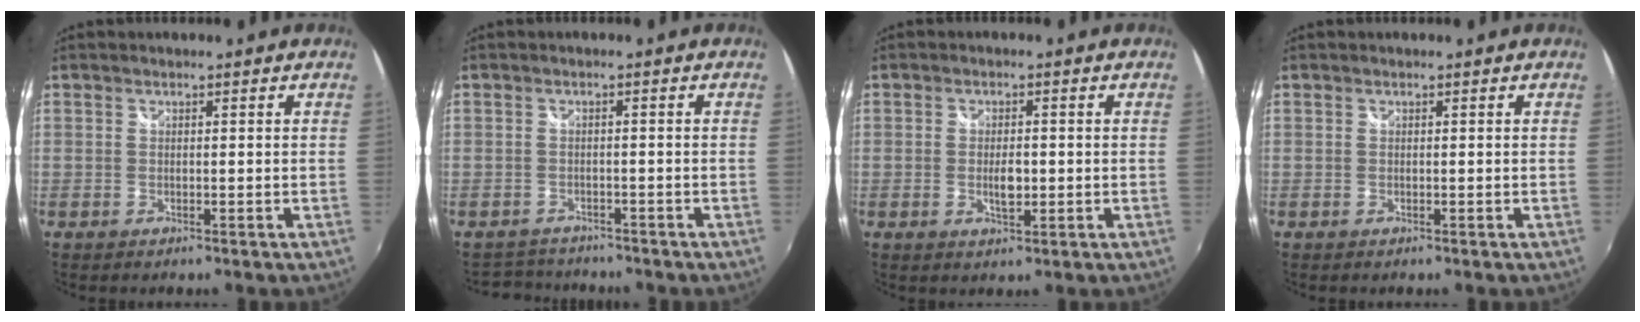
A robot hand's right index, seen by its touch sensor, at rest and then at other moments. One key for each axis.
{"total": 4.9, "fx": -4.5, "fy": 1.8, "fz": 0.3, "tx": -0.020, "ty": -0.001, "tz": -0.074}
{"total": 3.5, "fx": -0.5, "fy": 1.5, "fz": 3.1, "tx": -0.054, "ty": -0.003, "tz": -0.008}
{"total": 0.0}